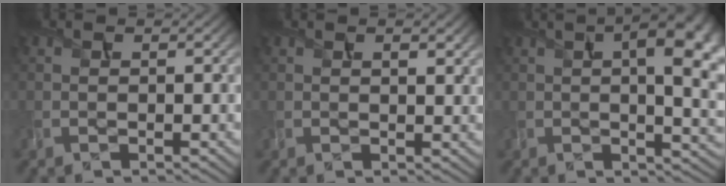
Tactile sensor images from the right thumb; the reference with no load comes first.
{"total": 2.4, "force": [1.4, 0.8, 1.9], "torque": [-0.034, 0.000, 0.026]}
{"total": 14.4, "force": [2.2, 5.9, 12.9], "torque": [-0.153, 0.014, 0.032]}